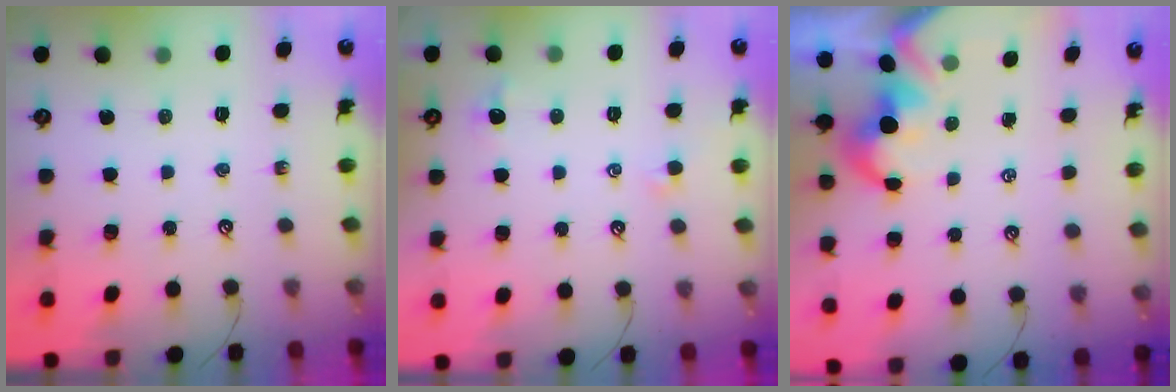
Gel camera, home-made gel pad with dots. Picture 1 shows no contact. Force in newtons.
{"total": 0.0}
{"total": 1.6, "press": 1.3, "slide": 1.0}